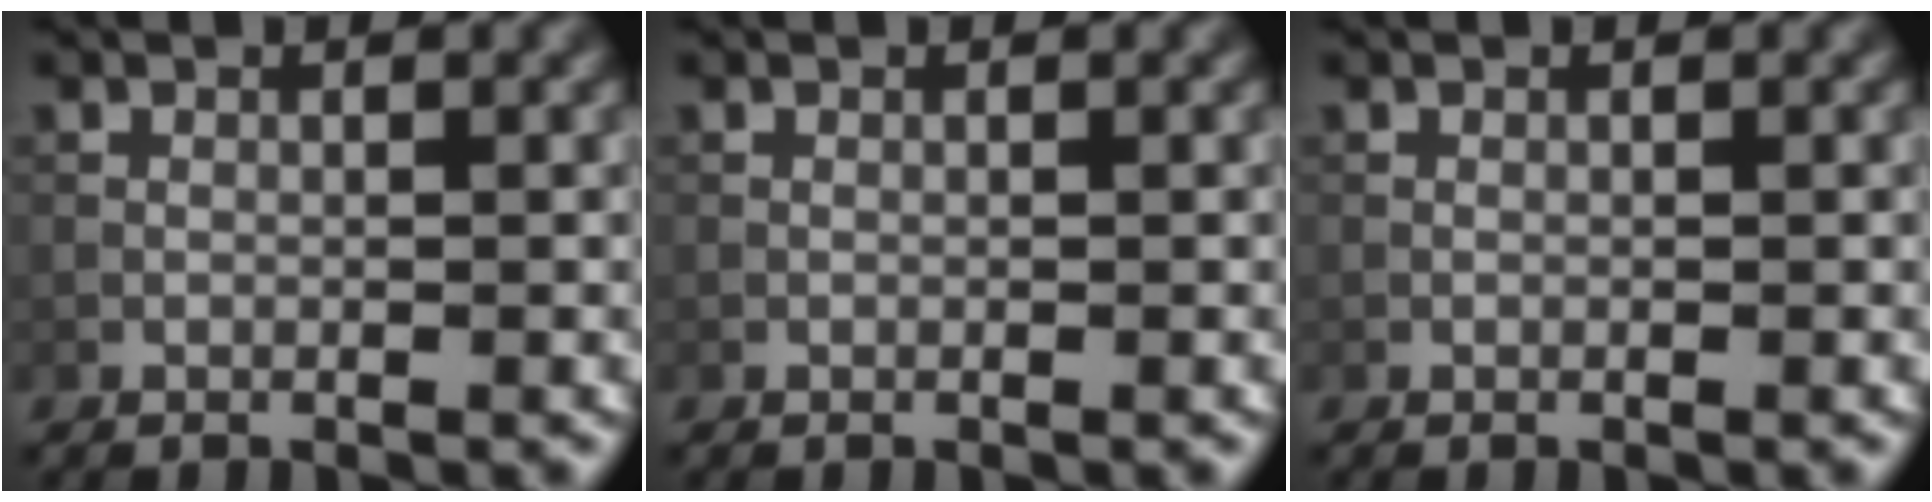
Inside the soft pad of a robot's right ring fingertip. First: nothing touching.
{"total": 0.0}
{"total": 0.0}